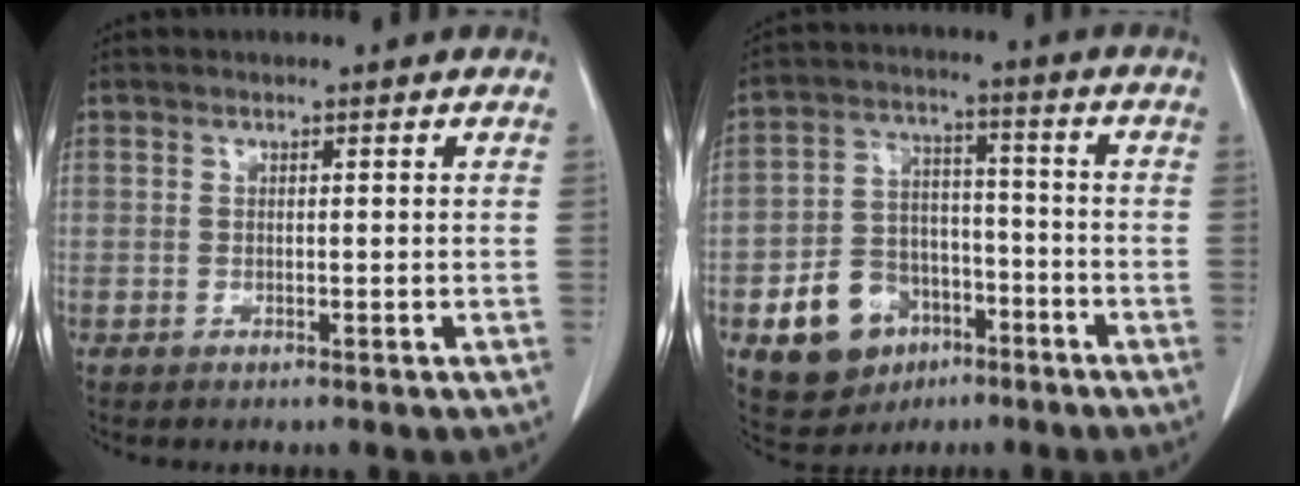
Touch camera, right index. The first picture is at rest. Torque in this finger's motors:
{"motor_torque": [0.77, -0.59, 0.14, 0.02]}